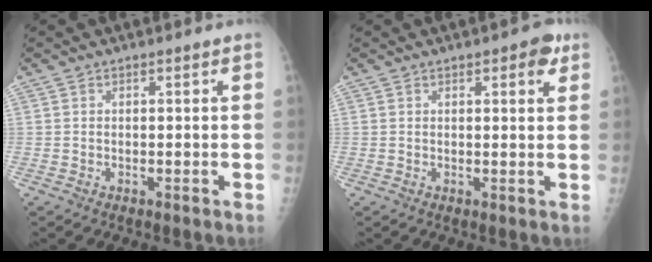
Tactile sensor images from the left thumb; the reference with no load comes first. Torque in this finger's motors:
{"motor_torque": [-0.14, -0.15, -0.29, -0.22, 0.04]}